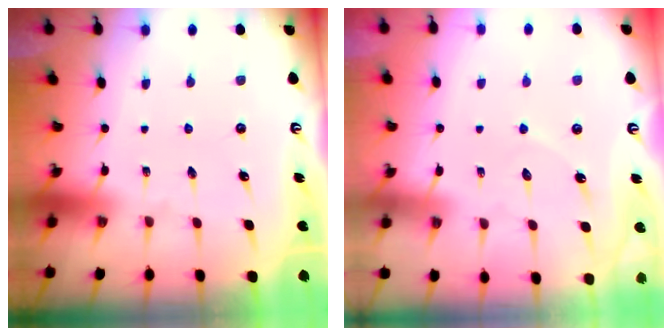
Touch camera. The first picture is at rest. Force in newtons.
{"total": 3.6, "press": 3.6, "slide": 0.0}